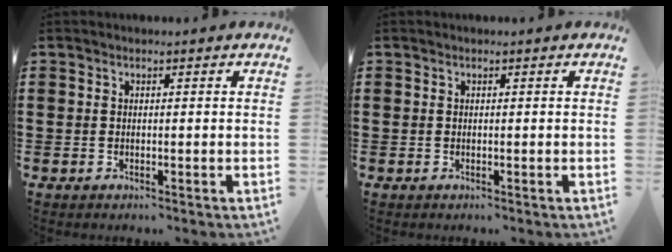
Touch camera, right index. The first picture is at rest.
{"total": 0.0}